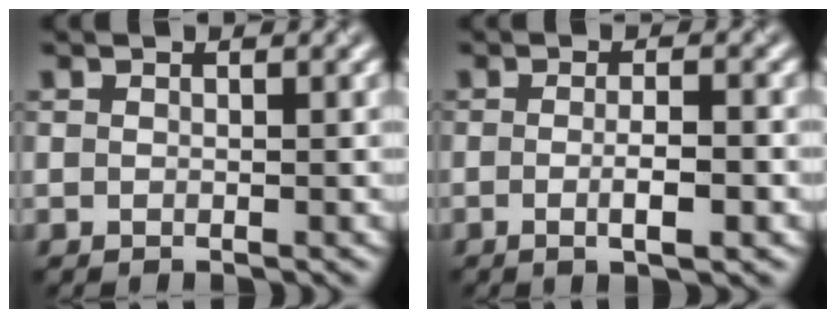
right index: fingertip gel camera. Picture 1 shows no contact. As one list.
[{"total": 2.6, "force": [-0.7, 0.3, 2.5], "torque": [-0.040, 0.000, -0.011]}]